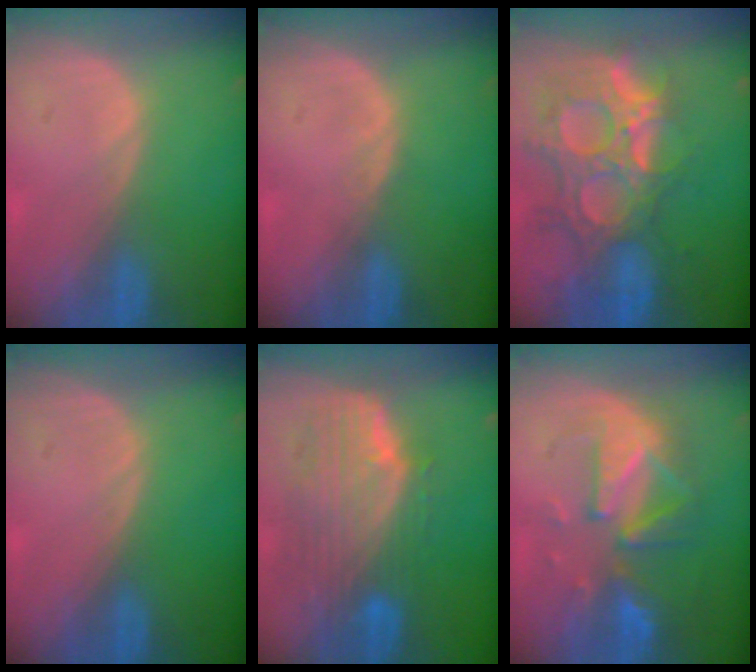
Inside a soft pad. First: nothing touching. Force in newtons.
{"total": 0.7, "press": 0.6, "slide": 0.2}
{"total": 13.8, "press": 11.6, "slide": 7.5}
{"total": 0.0}
{"total": 10.0, "press": 8.9, "slide": 4.6}
{"total": 10.0, "press": 8.9, "slide": 4.5}